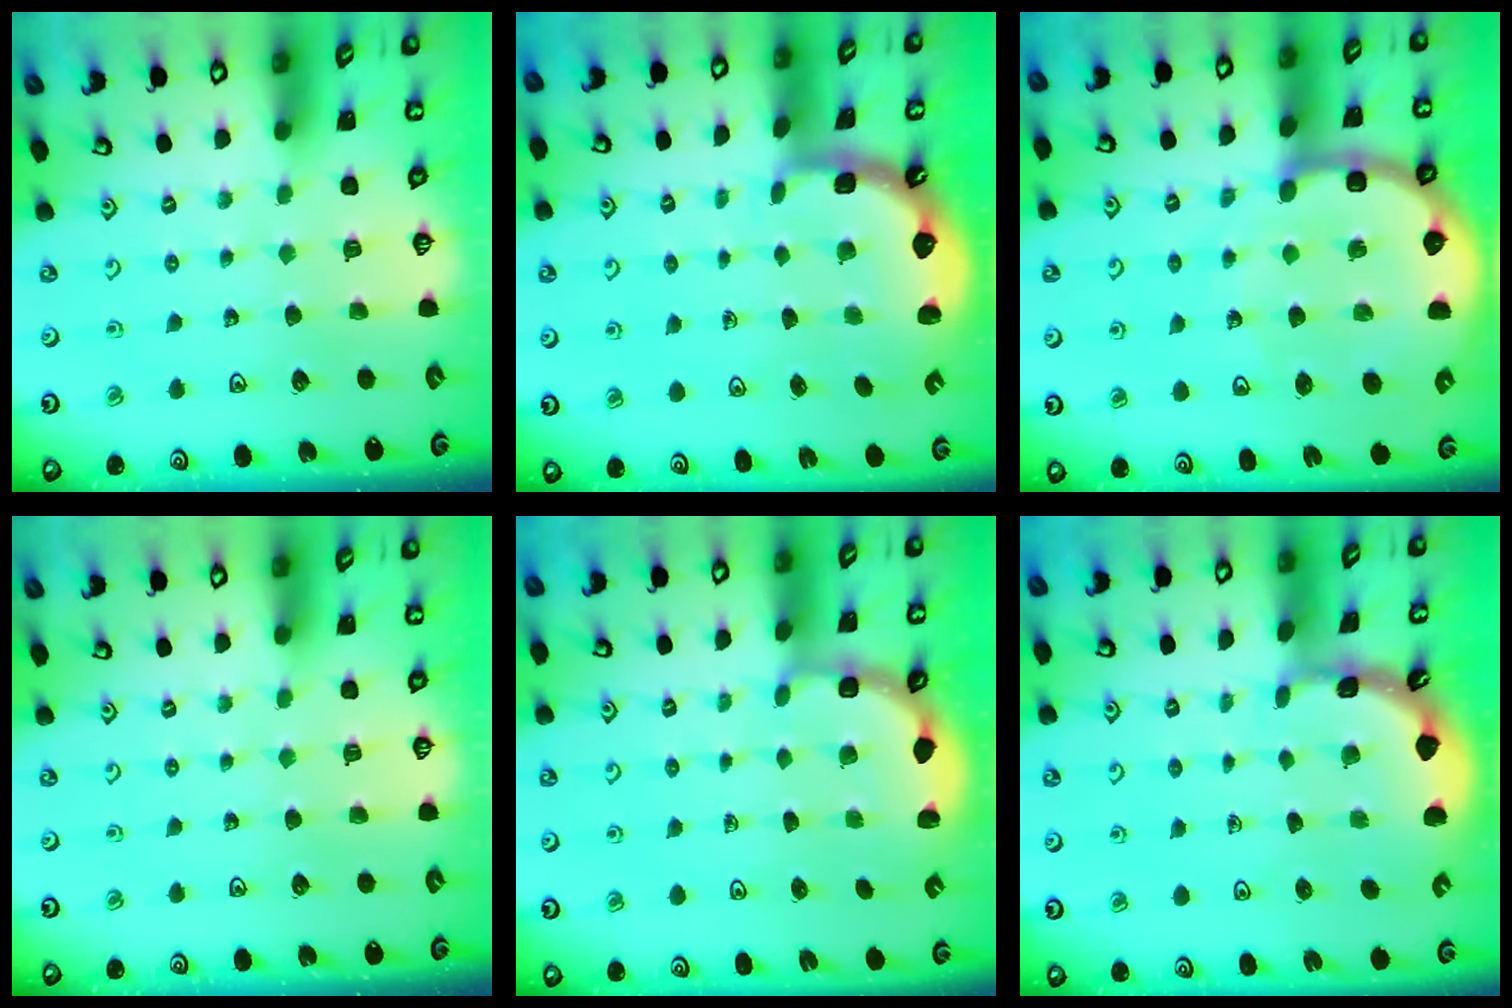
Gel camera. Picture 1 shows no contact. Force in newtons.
{"total": 2.4, "press": 1.5, "slide": 1.9}
{"total": 12.7, "press": 12.5, "slide": 2.3}
{"total": 0.0}
{"total": 3.0, "press": 2.3, "slide": 1.8}
{"total": 1.7, "press": 1.6, "slide": 0.1}